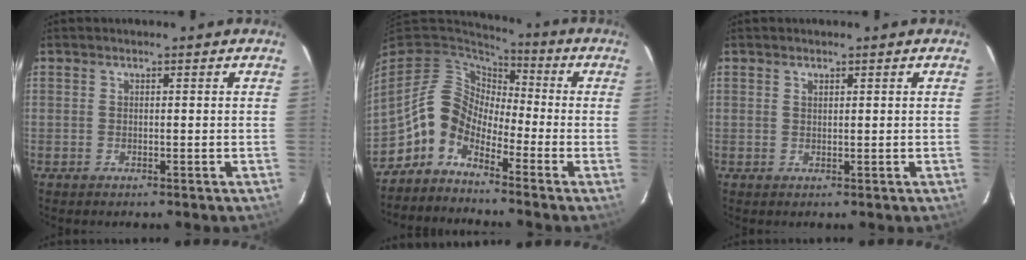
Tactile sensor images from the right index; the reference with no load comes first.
{"total": 9.0, "force": [-5.4, 5.9, 4.1], "torque": [-0.078, 0.028, -0.126]}
{"total": 0.7, "force": [0.5, 0.4, 0.3], "torque": [-0.005, 0.002, 0.011]}